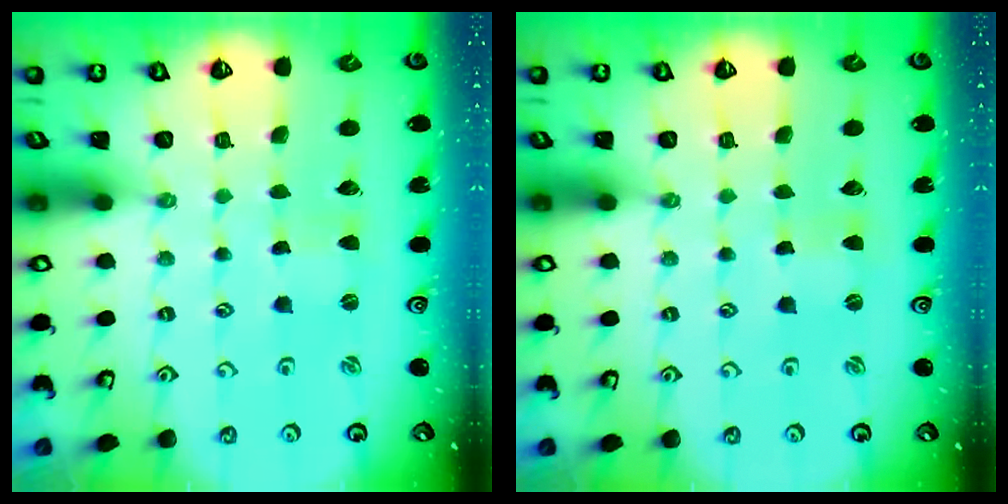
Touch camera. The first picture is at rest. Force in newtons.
{"total": 0.0}